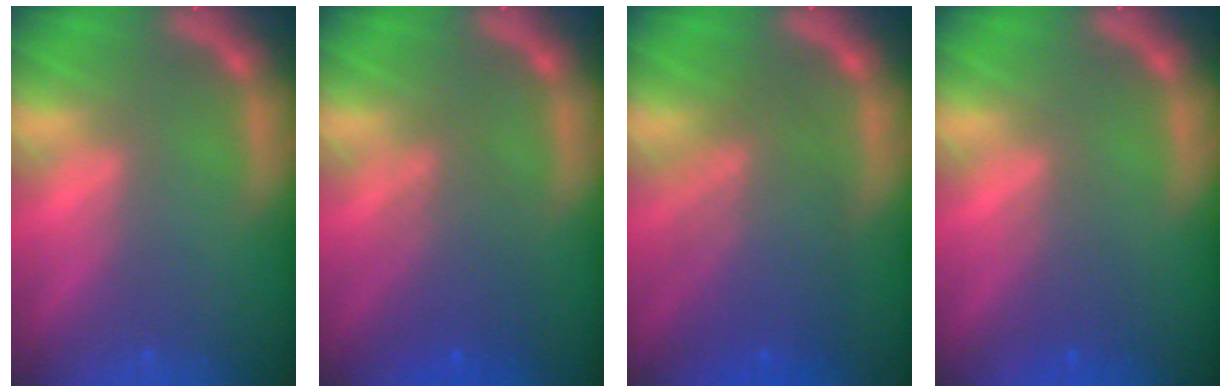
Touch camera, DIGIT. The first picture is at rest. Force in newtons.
{"total": 4.1}
{"total": 7.1}
{"total": 2.0}